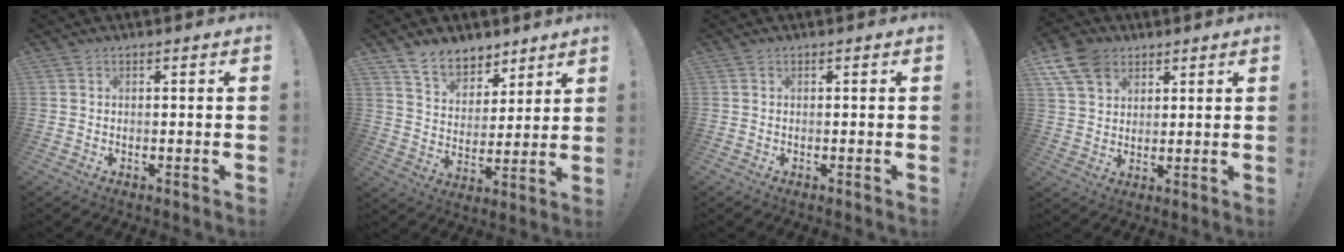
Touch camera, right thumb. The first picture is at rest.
{"total": 10.1, "force": [7.9, 5.8, 2.4], "torque": [-0.041, -0.061, 0.154]}
{"total": 0.0}
{"total": 10.4, "force": [5.9, 7.2, 4.6], "torque": [-0.096, -0.020, 0.118]}